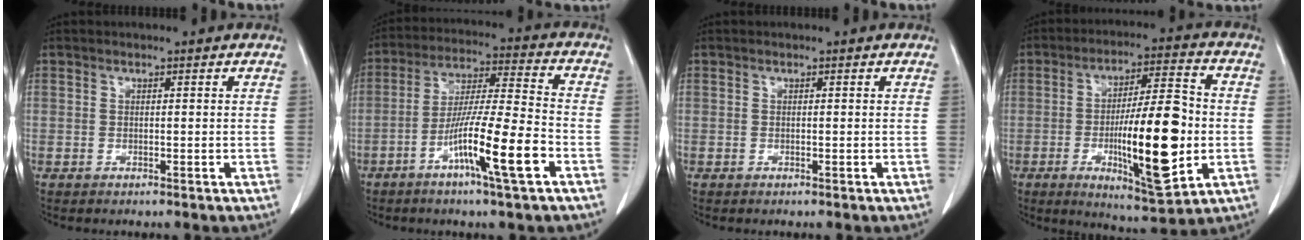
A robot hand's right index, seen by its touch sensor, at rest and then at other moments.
{"total": 12.7, "force": [-5.6, -0.1, 11.4], "torque": [-0.209, -0.005, -0.102]}
{"total": 0.0}
{"total": 17.1, "force": [-3.1, 3.1, 16.5], "torque": [-0.271, -0.006, -0.040]}